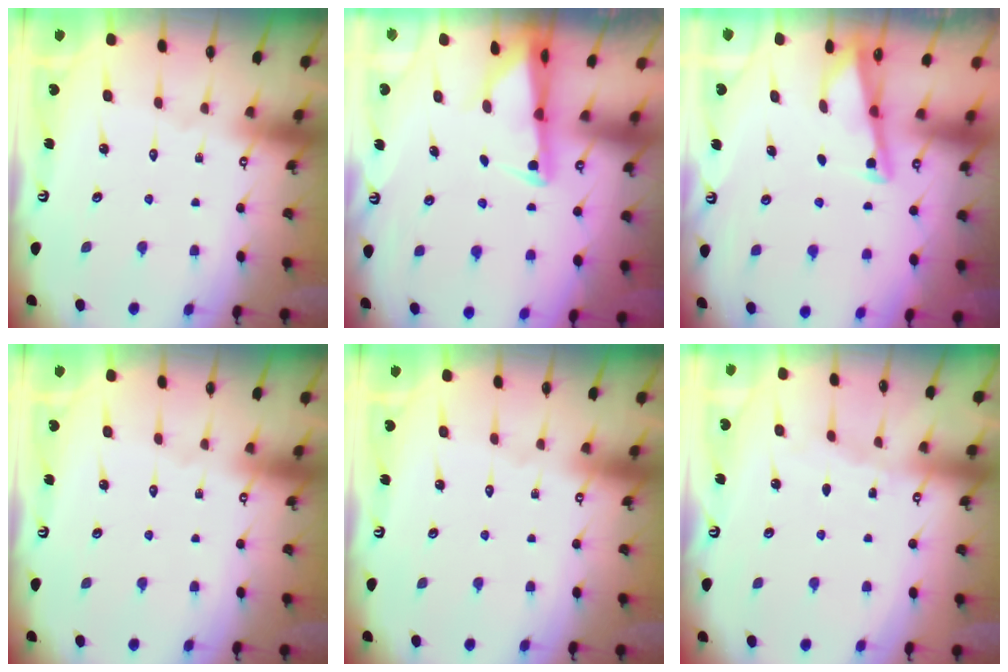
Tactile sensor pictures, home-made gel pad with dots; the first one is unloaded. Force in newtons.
{"total": 2.4, "press": 2.4, "slide": 0.5}
{"total": 2.9, "press": 2.9, "slide": 0.4}
{"total": 0.0}
{"total": 0.0}
{"total": 3.6, "press": 3.6, "slide": 0.5}